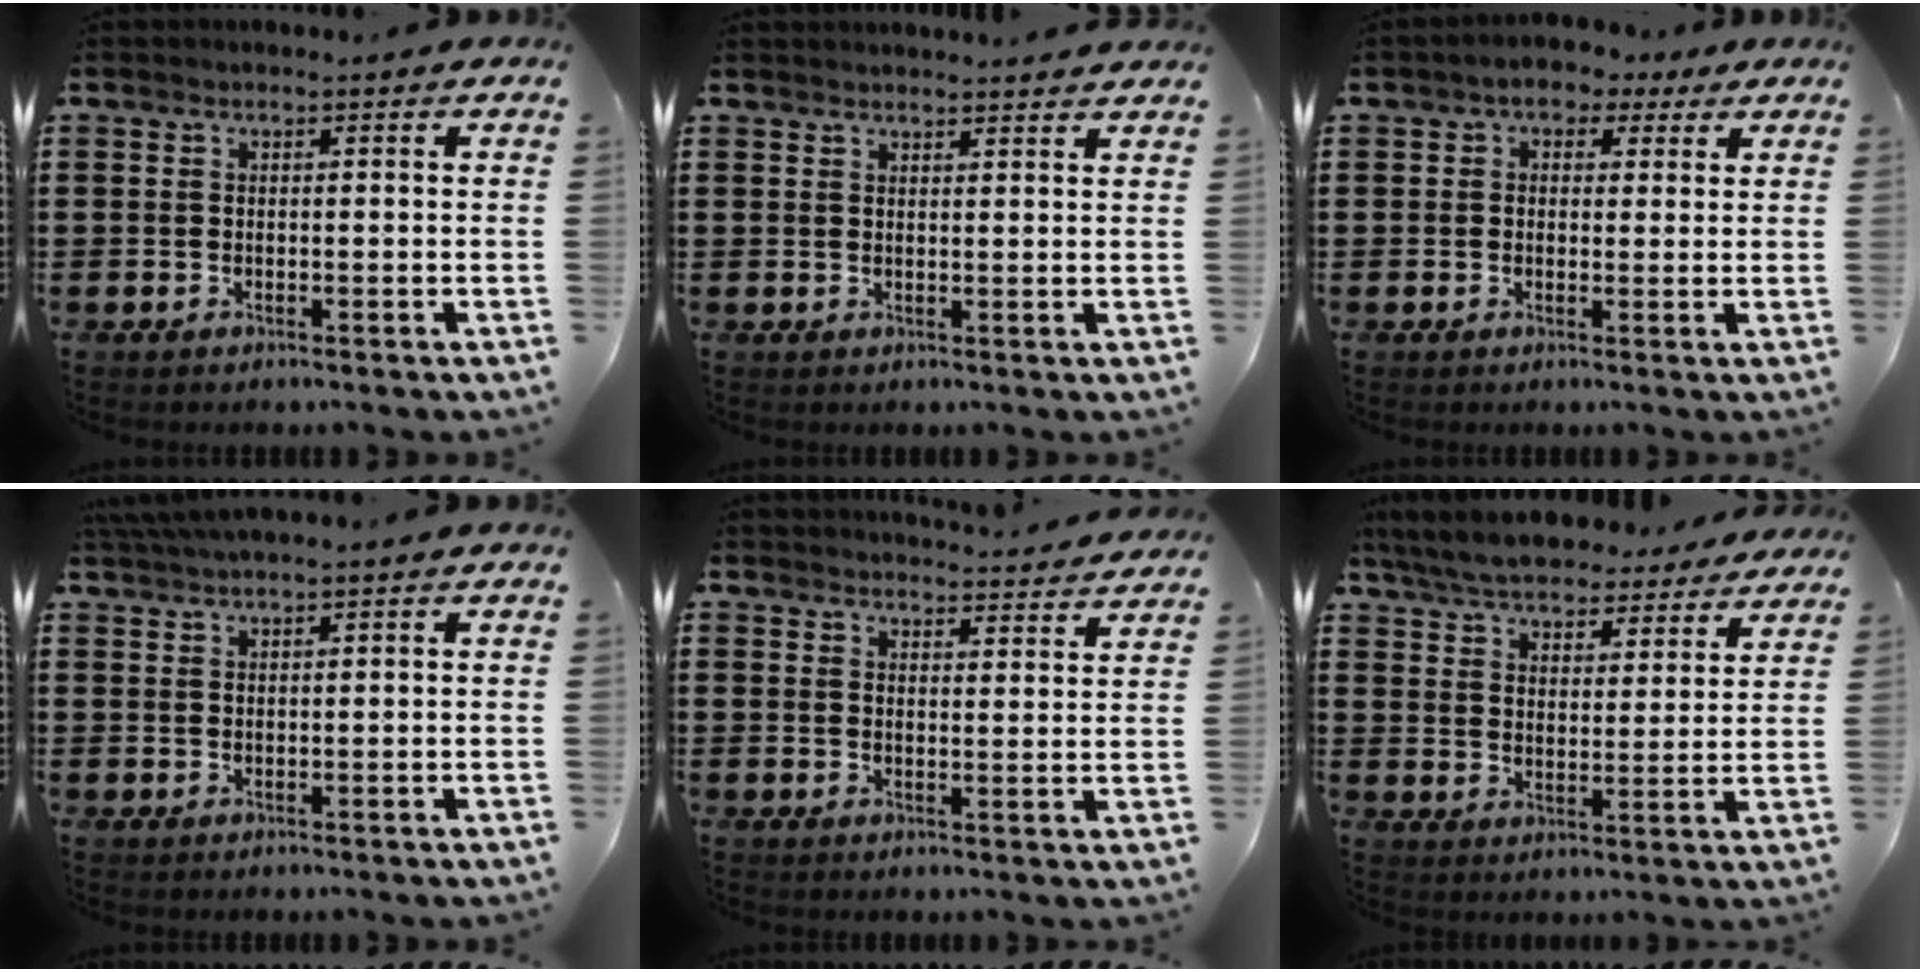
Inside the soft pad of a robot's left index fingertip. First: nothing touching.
{"total": 1.8, "force": [1.8, -0.1, 0.0], "torque": [-0.005, -0.002, 0.035]}
{"total": 2.8, "force": [1.7, 1.9, 1.1], "torque": [-0.024, 0.007, 0.026]}
{"total": 1.9, "force": [1.7, -0.2, 0.8], "torque": [-0.021, 0.002, 0.034]}
{"total": 3.5, "force": [3.5, -0.3, 0.0], "torque": [-0.004, -0.025, 0.061]}
{"total": 6.7, "force": [6.6, 0.7, 1.4], "torque": [-0.058, -0.034, 0.117]}